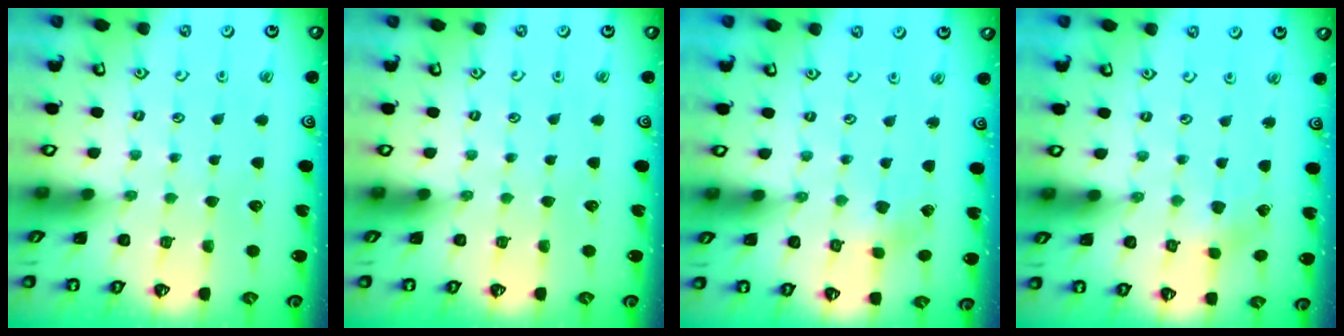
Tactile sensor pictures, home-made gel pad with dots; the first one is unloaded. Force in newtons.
{"total": 0.0}
{"total": 1.7, "press": 1.7, "slide": 0.2}
{"total": 1.9, "press": 1.9, "slide": 0.2}